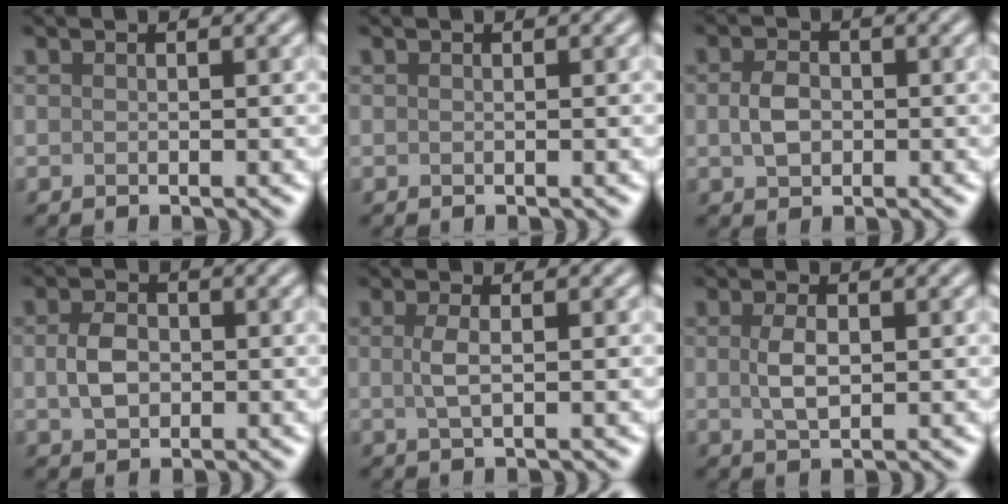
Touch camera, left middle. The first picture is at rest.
{"total": 0.0}
{"total": 2.5, "force": [-0.1, 1.8, 1.7], "torque": [-0.040, 0.000, -0.003]}
{"total": 2.9, "force": [-0.1, 2.1, 2.0], "torque": [-0.048, 0.000, -0.004]}
{"total": 1.7, "force": [0.1, 0.5, 1.6], "torque": [-0.038, 0.003, 0.000]}
{"total": 2.4, "force": [0.2, 1.1, 2.1], "torque": [-0.054, 0.000, 0.004]}